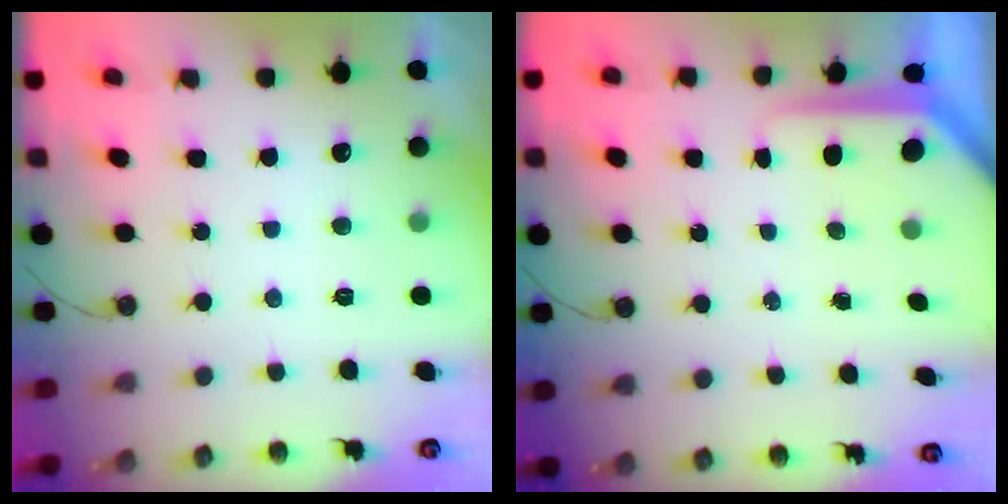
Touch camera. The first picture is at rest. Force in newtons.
{"total": 6.2, "press": 6.2, "slide": 0.4}